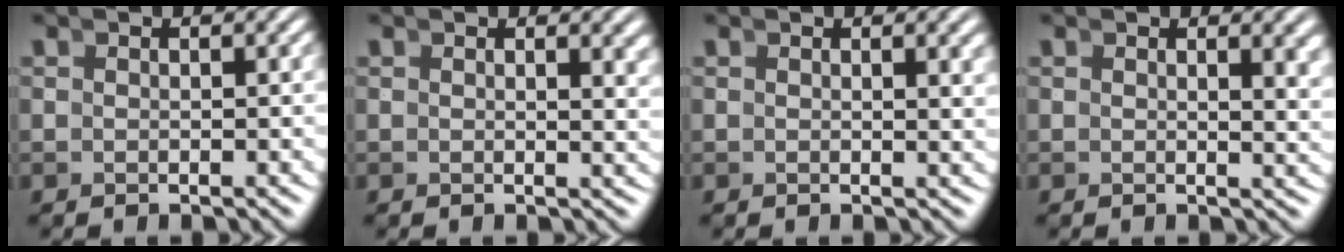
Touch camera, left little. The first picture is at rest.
{"total": 1.2, "force": [0.9, -0.3, 0.8], "torque": [-0.010, -0.004, 0.011]}
{"total": 1.0, "force": [0.6, -0.4, 0.7], "torque": [-0.009, 0.000, 0.008]}
{"total": 1.6, "force": [0.9, -0.3, 1.3], "torque": [-0.012, -0.005, 0.012]}